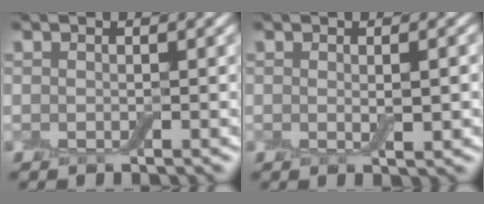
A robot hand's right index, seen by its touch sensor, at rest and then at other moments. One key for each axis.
{"total": 1.6, "fx": 0.1, "fy": 0.3, "fz": 1.6, "tx": -0.025, "ty": -0.003, "tz": 0.000}